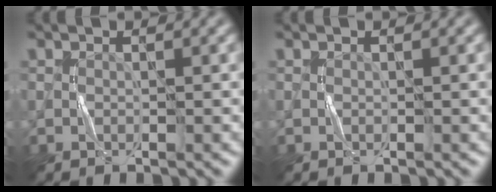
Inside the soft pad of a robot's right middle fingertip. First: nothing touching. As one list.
[{"total": 0.0}]